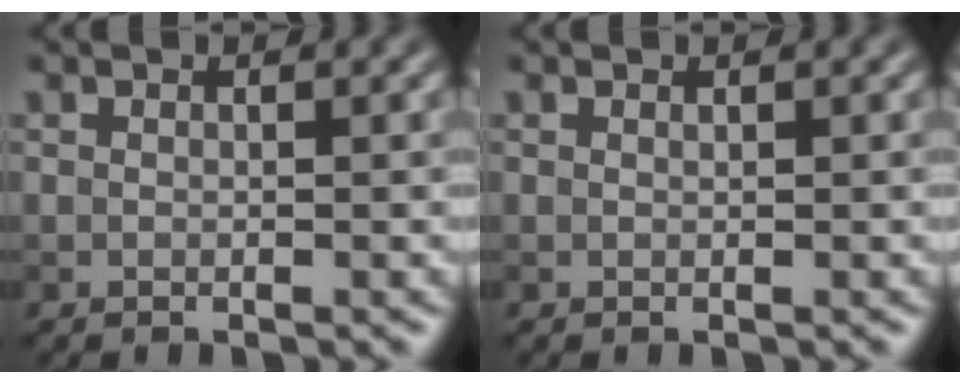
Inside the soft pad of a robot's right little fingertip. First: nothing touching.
{"total": 0.0}